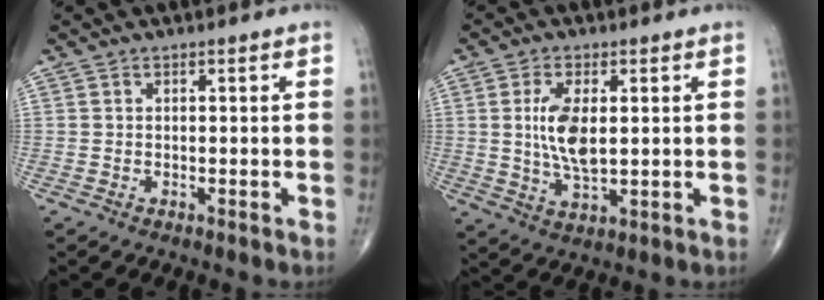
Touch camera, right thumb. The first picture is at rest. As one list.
[{"total": 5.8, "force": [0.9, 2.7, 5.0], "torque": [-0.097, -0.009, 0.019]}]